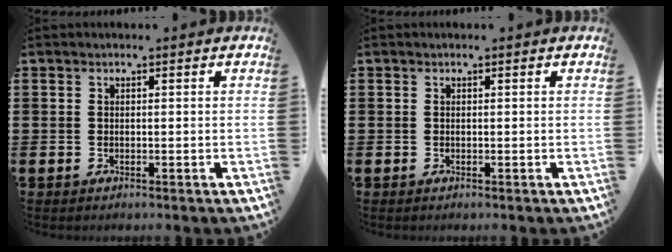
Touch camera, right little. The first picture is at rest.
{"total": 0.0}